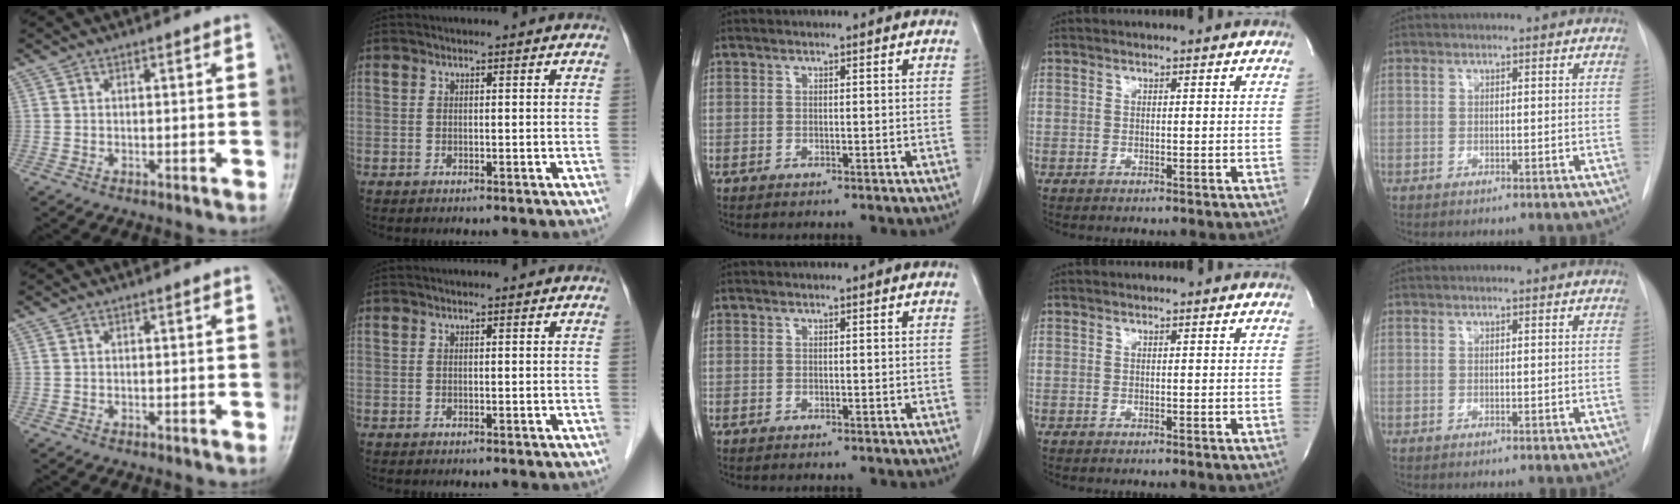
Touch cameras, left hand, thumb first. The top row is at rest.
{}